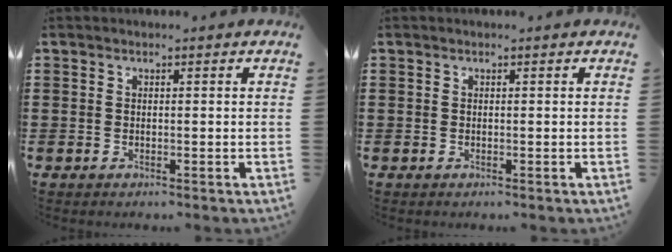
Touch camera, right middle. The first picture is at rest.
{"total": 0.0}